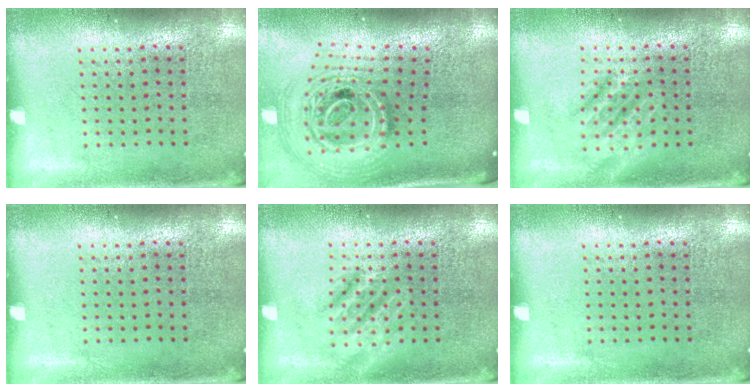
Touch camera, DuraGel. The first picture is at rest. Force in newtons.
{"total": 2.7, "press": 1.9, "slide": 2.0}
{"total": 1.1, "press": 1.1, "slide": 0.2}
{"total": 0.0}
{"total": 2.1, "press": 2.1, "slide": 0.2}
{"total": 0.0}